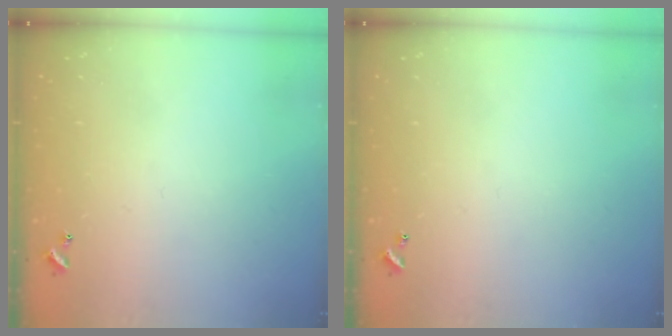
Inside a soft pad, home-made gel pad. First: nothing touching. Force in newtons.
{"total": 0.0}